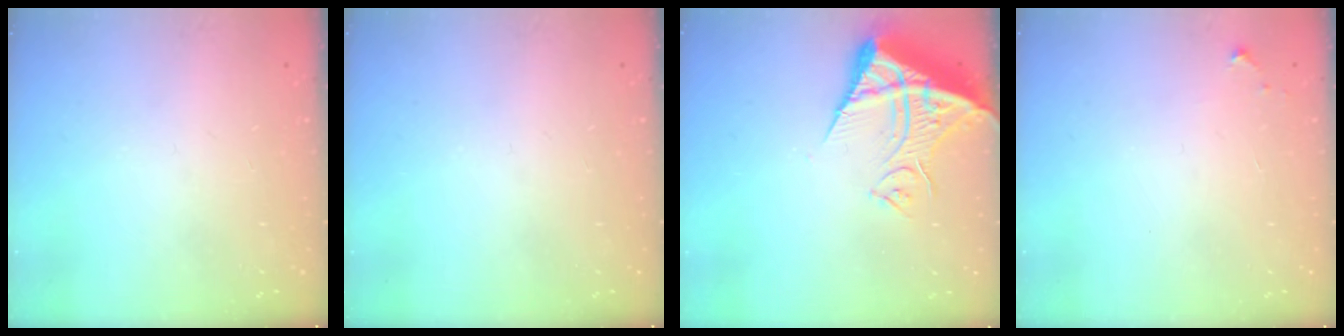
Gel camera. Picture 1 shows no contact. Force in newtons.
{"total": 0.0}
{"total": 13.0, "press": 12.9, "slide": 1.8}
{"total": 4.3, "press": 4.3, "slide": 0.7}